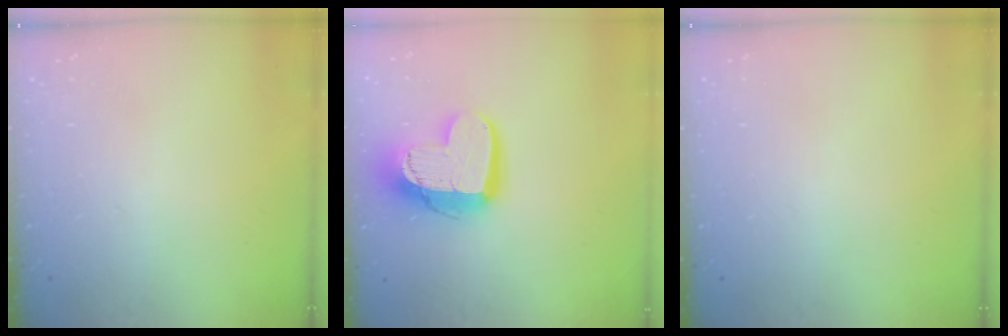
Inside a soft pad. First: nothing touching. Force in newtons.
{"total": 14.7, "press": 14.6, "slide": 1.2}
{"total": 0.0}